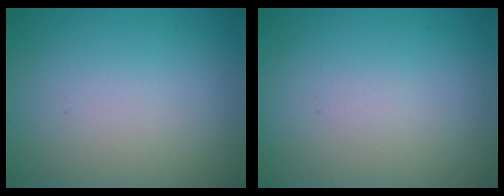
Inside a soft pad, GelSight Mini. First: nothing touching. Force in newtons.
{"total": 0.0}